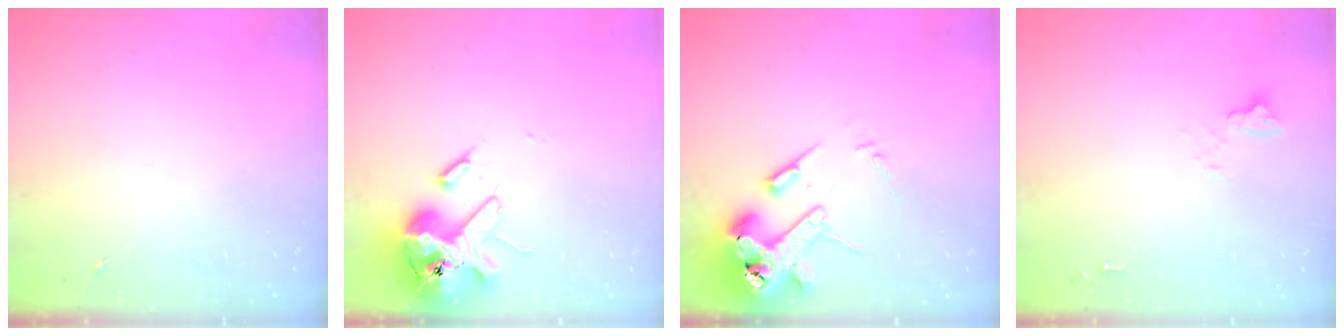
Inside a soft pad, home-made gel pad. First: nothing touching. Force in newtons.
{"total": 14.5, "press": 14.4, "slide": 2.4}
{"total": 14.6, "press": 14.5, "slide": 2.0}
{"total": 4.8, "press": 4.8, "slide": 0.6}